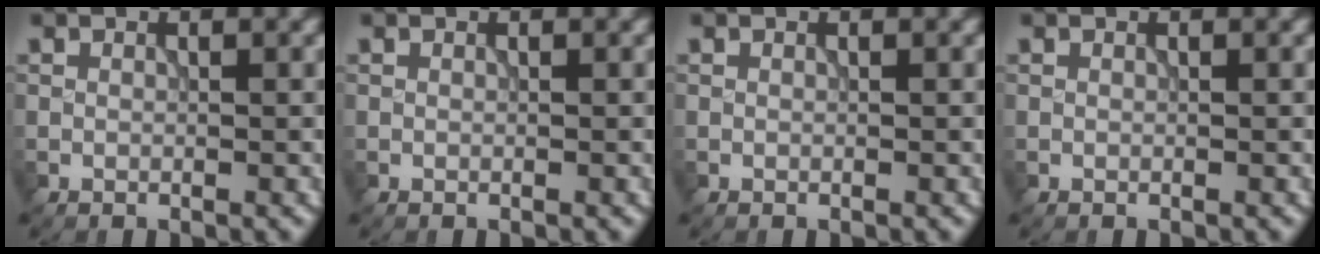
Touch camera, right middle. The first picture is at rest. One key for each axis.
{"total": 0.0}
{"total": 0.0}
{"total": 0.0}